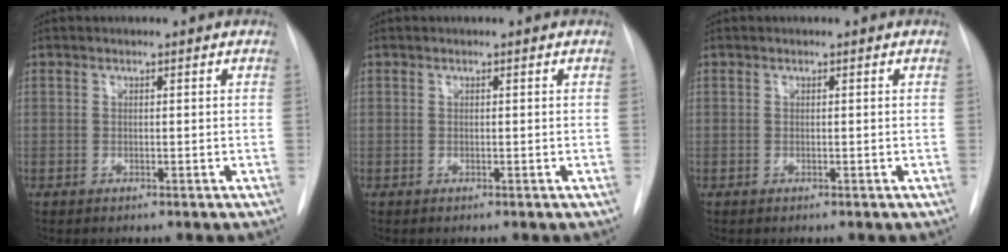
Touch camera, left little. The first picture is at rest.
{"total": 0.0}
{"total": 0.0}